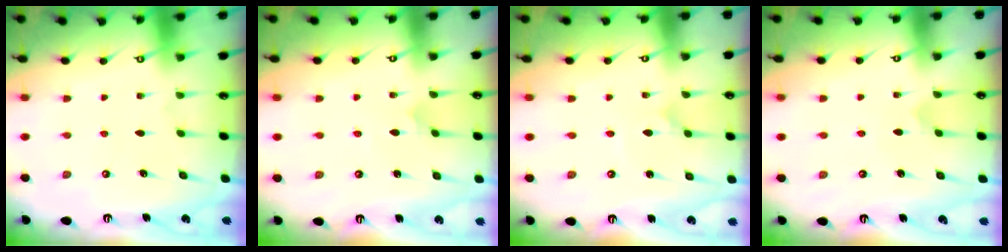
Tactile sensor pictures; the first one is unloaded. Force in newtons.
{"total": 2.7, "press": 2.7, "slide": 0.1}
{"total": 1.4, "press": 1.4, "slide": 0.0}
{"total": 3.2, "press": 3.1, "slide": 0.2}